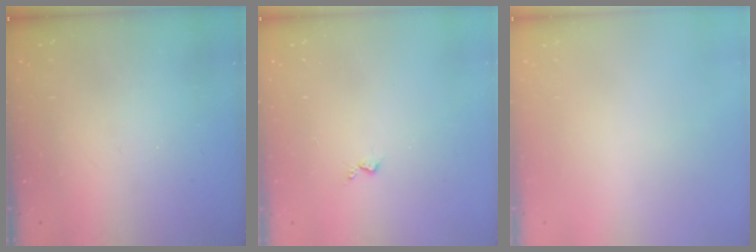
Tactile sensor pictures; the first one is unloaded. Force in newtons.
{"total": 3.0, "press": 2.9, "slide": 0.5}
{"total": 0.0}